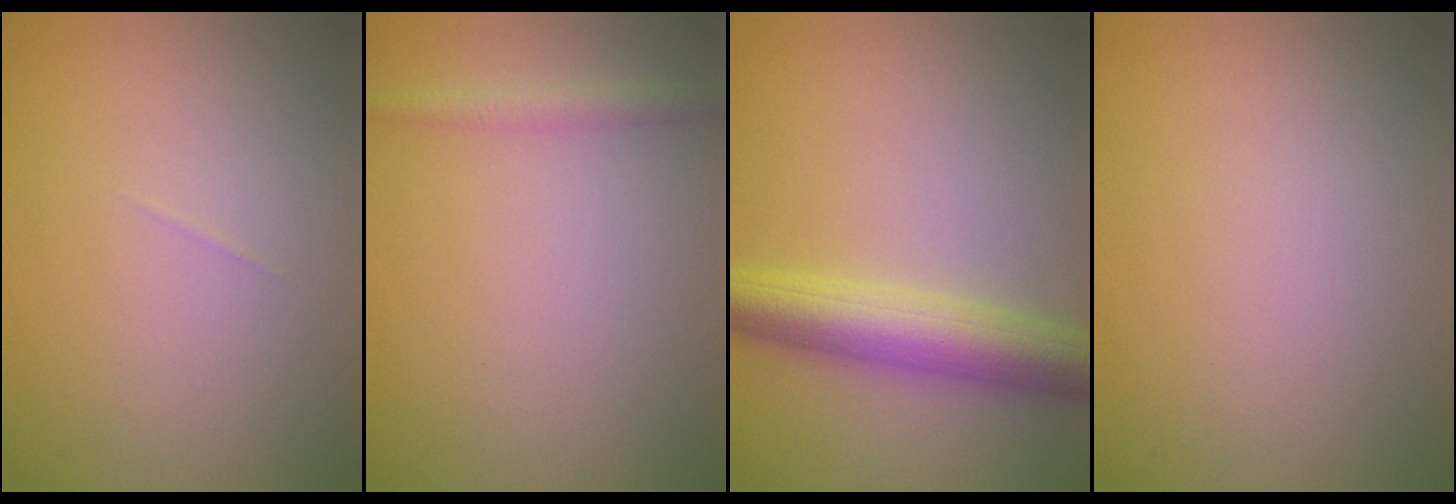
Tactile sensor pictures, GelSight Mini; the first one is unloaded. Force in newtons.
{"total": 1.6, "press": 1.6, "slide": 0.1}
{"total": 6.0, "press": 6.0, "slide": 0.1}
{"total": 0.0}